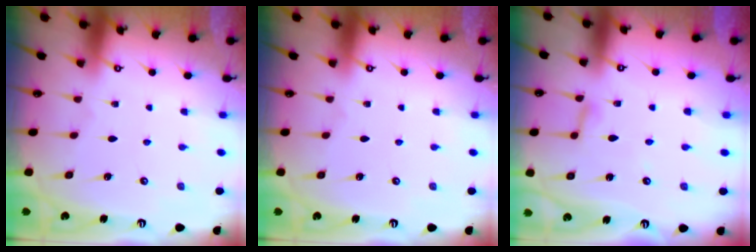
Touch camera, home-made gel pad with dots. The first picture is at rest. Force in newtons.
{"total": 0.0}
{"total": 4.0, "press": 4.0, "slide": 0.3}